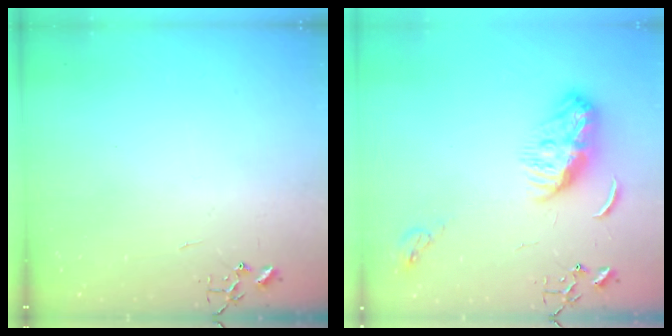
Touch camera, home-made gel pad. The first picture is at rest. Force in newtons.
{"total": 9.4, "press": 9.4, "slide": 0.6}